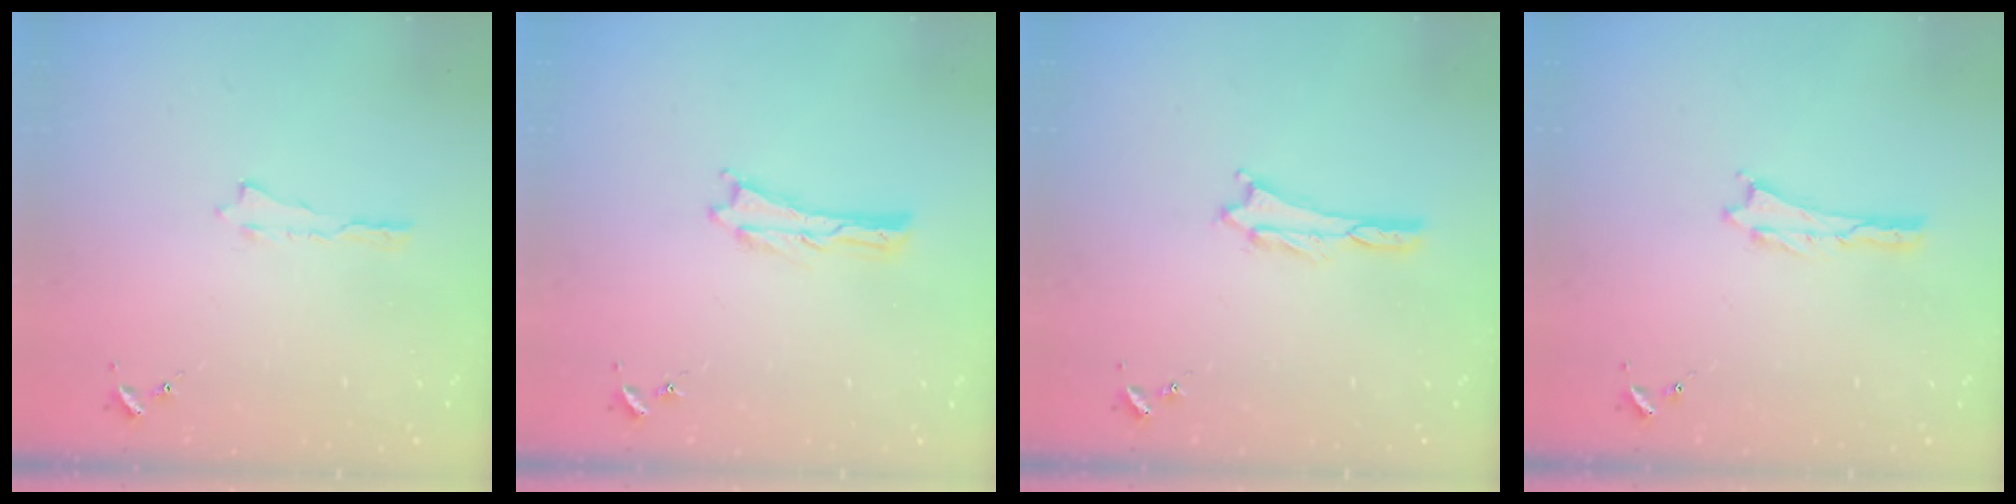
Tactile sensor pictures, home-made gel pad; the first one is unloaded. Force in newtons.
{"total": 0.0}
{"total": 1.0, "press": 1.0, "slide": 0.1}
{"total": 0.0}